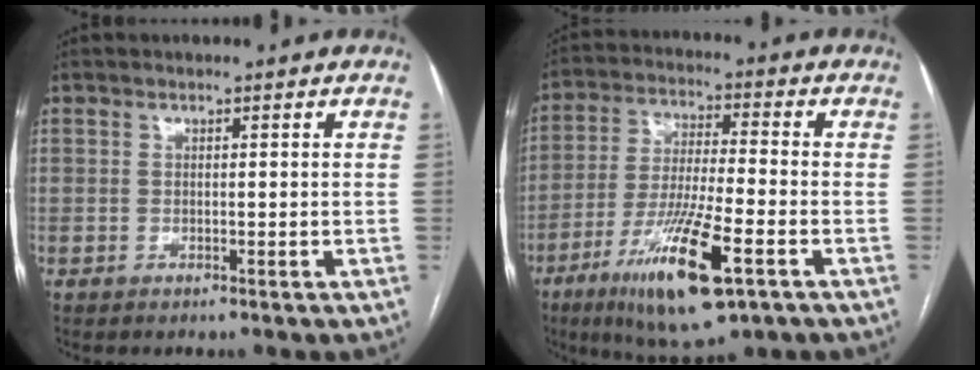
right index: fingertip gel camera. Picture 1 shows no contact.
{"total": 15.4, "force": [-7.5, 2.6, 13.2], "torque": [-0.254, -0.028, -0.126]}